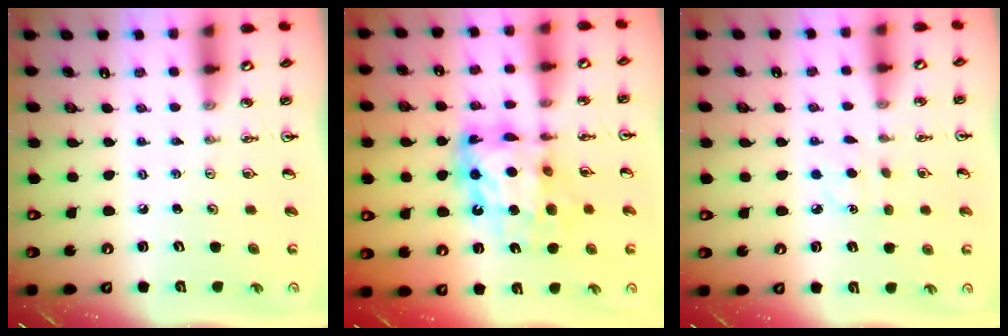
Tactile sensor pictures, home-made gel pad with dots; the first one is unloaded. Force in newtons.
{"total": 14.0, "press": 13.9, "slide": 1.6}
{"total": 3.6, "press": 3.6, "slide": 0.5}